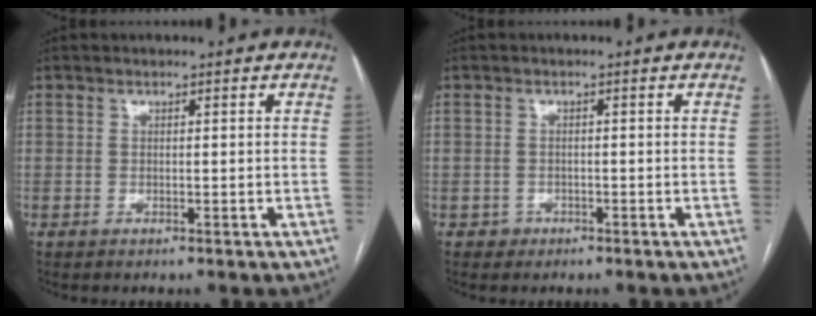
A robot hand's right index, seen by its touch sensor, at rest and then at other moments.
{"total": 1.4, "force": [-0.8, 1.1, -0.1], "torque": [0.003, 0.006, -0.013]}